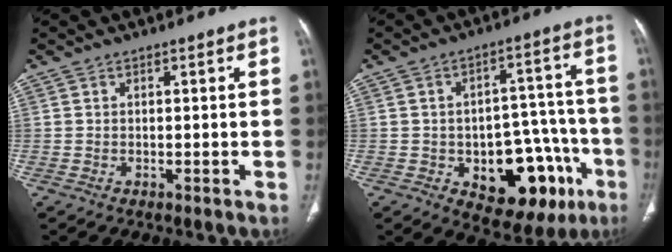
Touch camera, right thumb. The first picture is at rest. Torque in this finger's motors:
{"motor_torque": [0.27, 0.19, 1.38, -0.84, 0.27]}